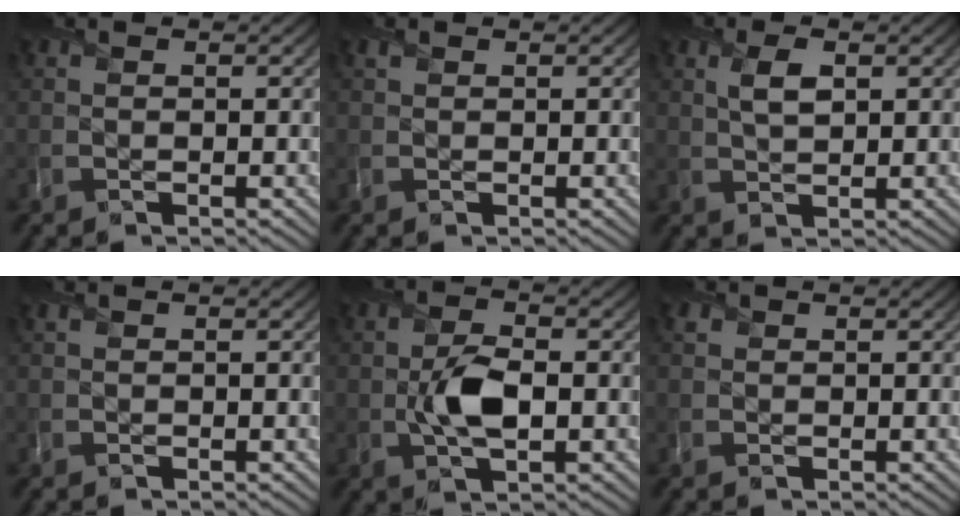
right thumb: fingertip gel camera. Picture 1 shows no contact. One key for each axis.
{"total": 0.6, "fx": 0.4, "fy": 0.4, "fz": 0.0, "tx": -0.003, "ty": -0.002, "tz": 0.009}
{"total": 3.1, "fx": 1.2, "fy": 1.4, "fz": 2.5, "tx": -0.056, "ty": -0.001, "tz": 0.025}
{"total": 0.0}
{"total": 5.2, "fx": -0.8, "fy": 2.8, "fz": 4.4, "tx": -0.092, "ty": -0.006, "tz": -0.016}
{"total": 0.8, "fx": 0.4, "fy": 0.6, "fz": -0.2, "tx": 0.004, "ty": -0.003, "tz": 0.009}